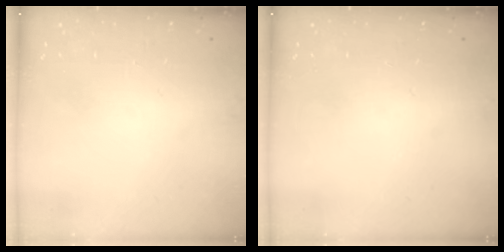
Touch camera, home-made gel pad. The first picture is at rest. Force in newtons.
{"total": 0.0}